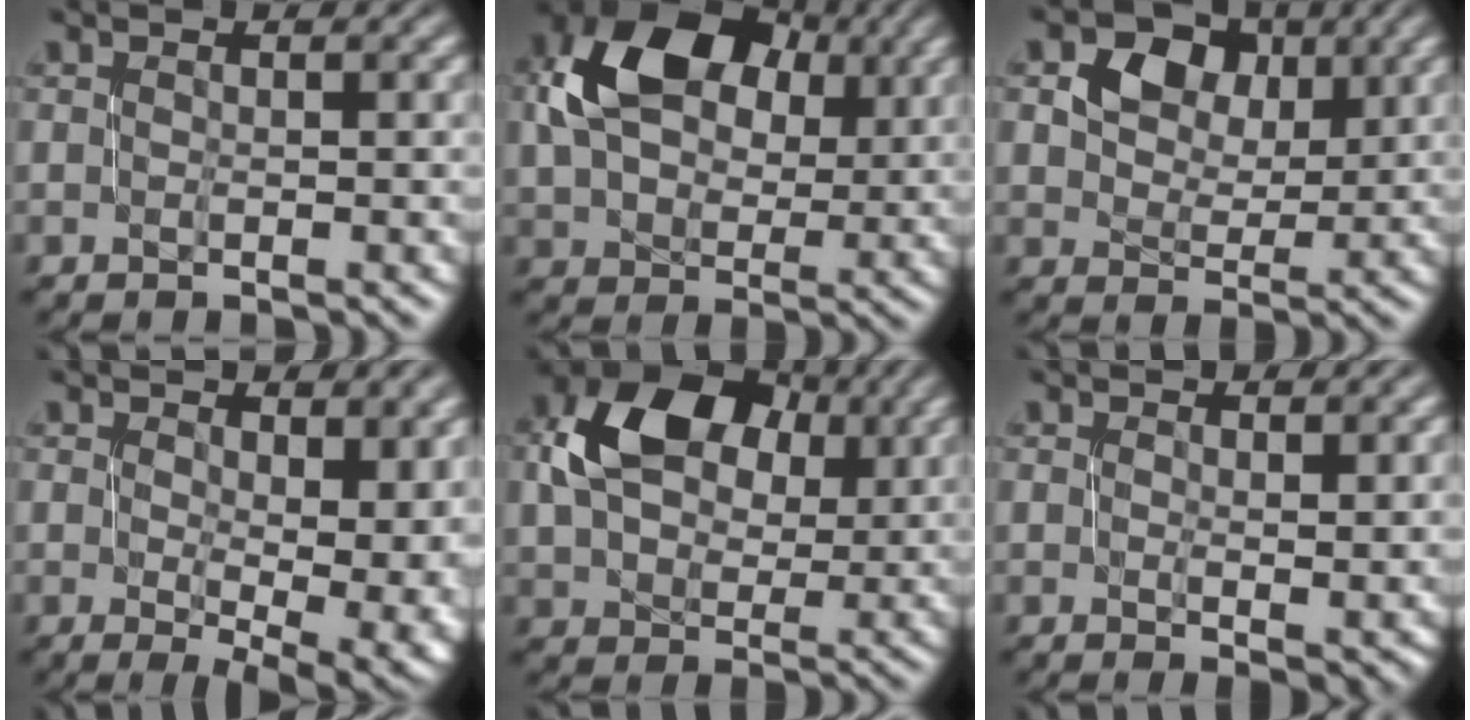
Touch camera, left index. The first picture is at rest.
{"total": 11.0, "force": [3.6, 7.4, 7.2], "torque": [-0.142, 0.018, 0.058]}
{"total": 4.8, "force": [2.3, 3.6, 2.3], "torque": [-0.042, 0.005, 0.031]}
{"total": 9.2, "force": [0.4, 5.1, 7.6], "torque": [-0.094, -0.009, 0.015]}
{"total": 10.0, "force": [3.3, 6.9, 6.4], "torque": [-0.125, 0.015, 0.051]}
{"total": 1.9, "force": [0.5, 0.6, 1.8], "torque": [-0.025, -0.002, 0.010]}